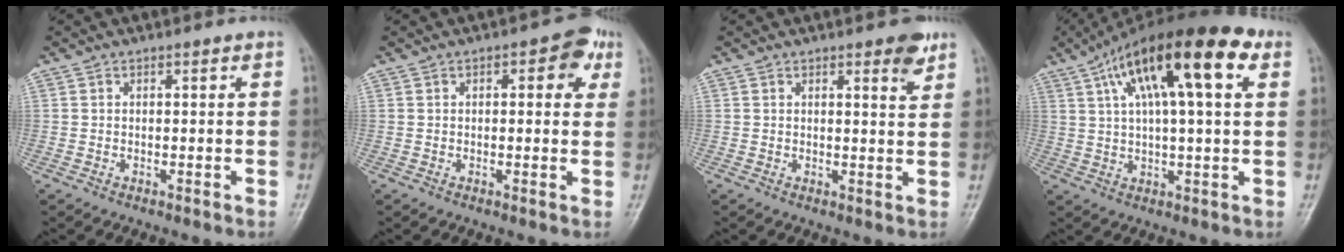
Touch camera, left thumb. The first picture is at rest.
{"total": 5.3, "force": [1.9, 2.6, 4.2], "torque": [-0.029, 0.001, 0.015]}
{"total": 3.7, "force": [2.3, 1.0, 2.6], "torque": [-0.030, -0.014, 0.028]}
{"total": 19.9, "force": [7.9, 6.3, 17.1], "torque": [-0.277, 0.021, 0.125]}